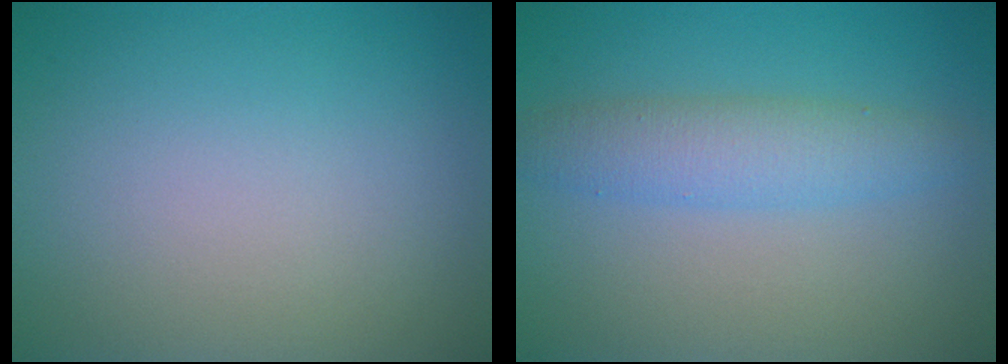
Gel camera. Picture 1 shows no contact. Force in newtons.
{"total": 3.4, "press": 3.4, "slide": 0.1}